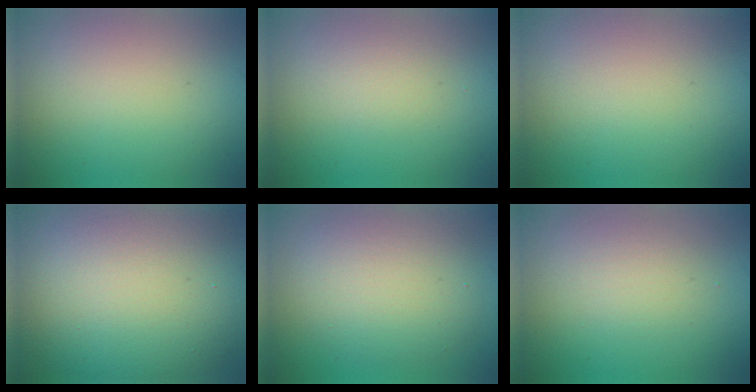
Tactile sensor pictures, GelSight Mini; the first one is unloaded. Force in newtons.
{"total": 1.1, "press": 1.1, "slide": 0.0}
{"total": 0.0}
{"total": 15.2, "press": 15.1, "slide": 1.0}
{"total": 5.8, "press": 5.8, "slide": 0.2}
{"total": 1.7, "press": 1.7, "slide": 0.2}